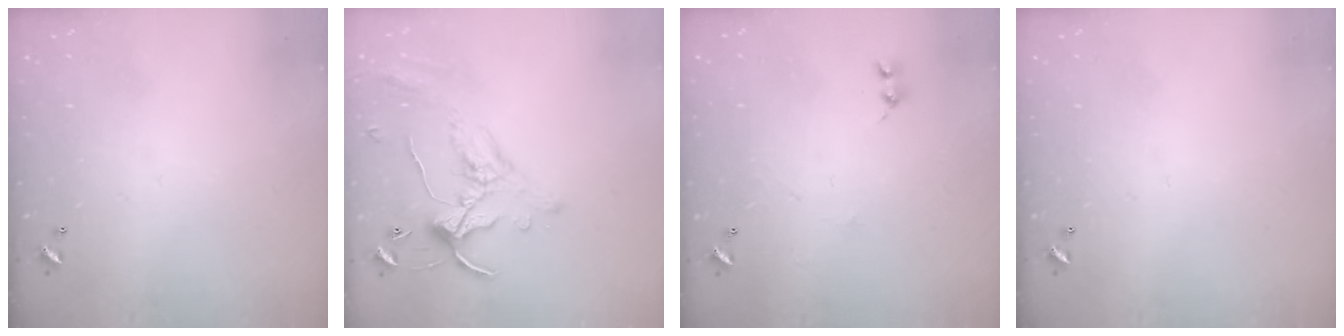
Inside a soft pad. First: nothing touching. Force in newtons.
{"total": 0.9, "press": 0.1, "slide": 0.9}
{"total": 0.0}
{"total": 0.0}